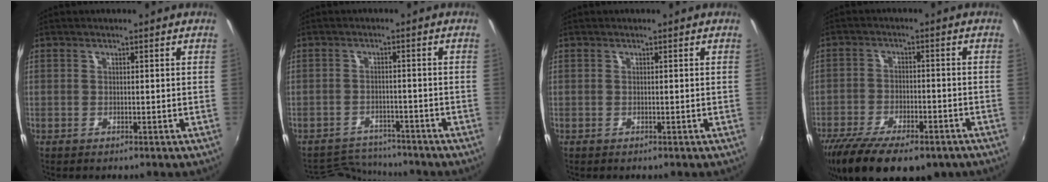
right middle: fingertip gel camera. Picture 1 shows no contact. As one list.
[{"total": 7.1, "force": [-7.0, 1.3, 0.3], "torque": [-0.025, 0.008, -0.114]}, {"total": 0.0}, {"total": 19.7, "force": [-13.6, 8.0, 11.8], "torque": [-0.242, -0.049, -0.205]}]